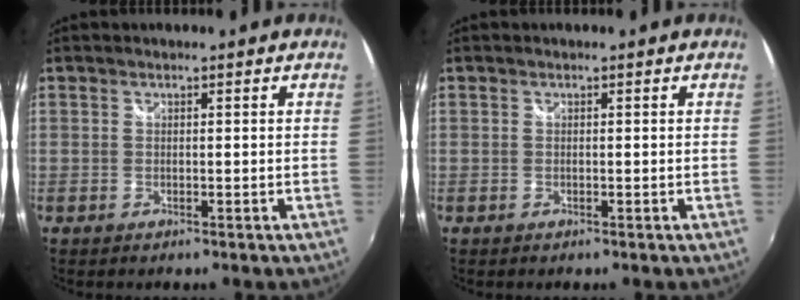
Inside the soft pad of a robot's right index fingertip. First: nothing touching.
{"total": 0.0}